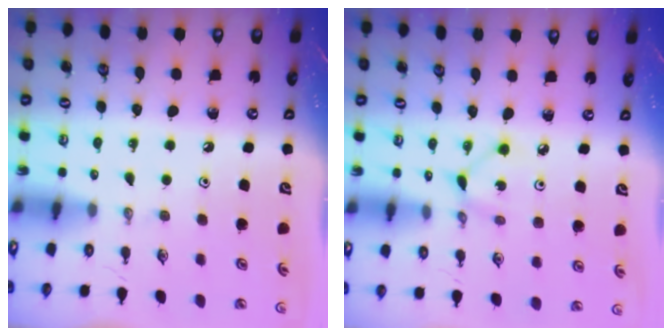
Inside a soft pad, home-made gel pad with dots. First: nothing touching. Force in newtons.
{"total": 1.7, "press": 1.7, "slide": 0.1}